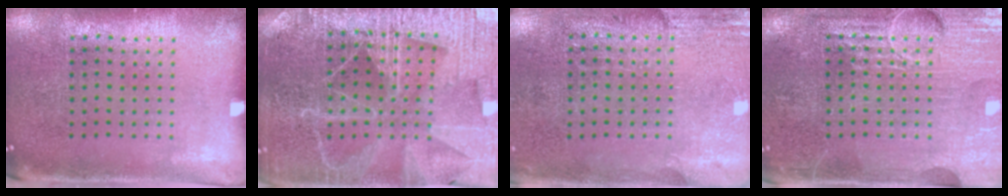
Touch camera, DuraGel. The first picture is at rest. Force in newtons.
{"total": 4.8, "press": 4.3, "slide": 2.1}
{"total": 2.7, "press": 2.3, "slide": 1.4}
{"total": 4.1, "press": 4.0, "slide": 0.7}